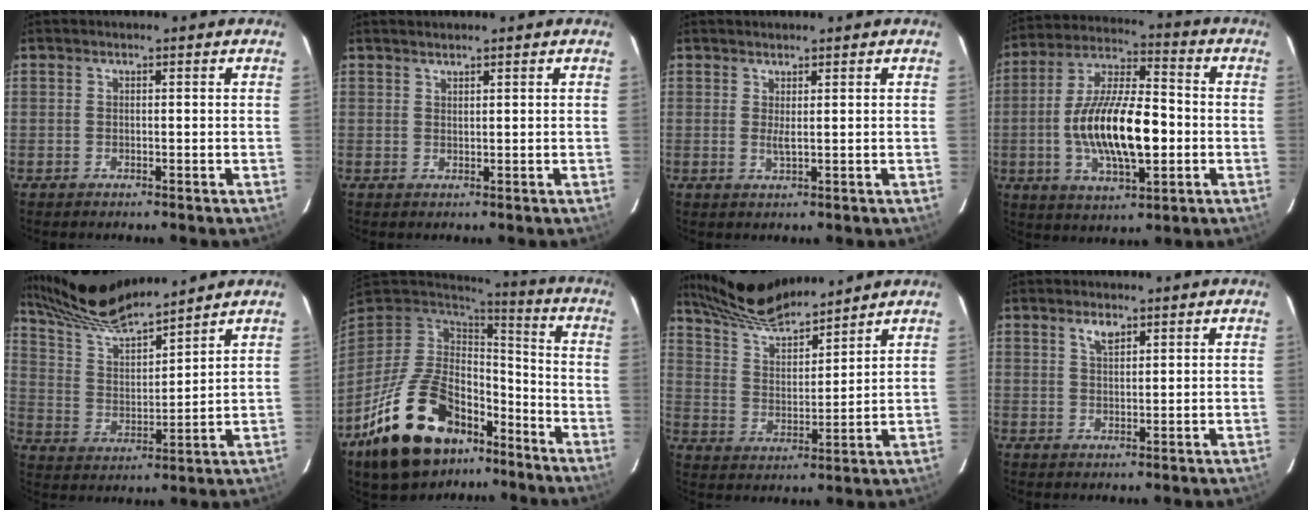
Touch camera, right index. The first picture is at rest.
{"total": 1.3, "force": [1.2, 0.1, 0.4], "torque": [-0.006, 0.001, 0.021]}
{"total": 1.9, "force": [0.9, 0.1, 1.6], "torque": [-0.031, -0.003, 0.013]}
{"total": 17.6, "force": [-2.8, 6.4, 16.2], "torque": [-0.306, 0.002, -0.050]}
{"total": 15.4, "force": [13.9, 1.3, 6.4], "torque": [-0.113, -0.002, 0.252]}
{"total": 24.3, "force": [-14.3, 13.5, 14.3], "torque": [-0.286, -0.001, -0.217]}
{"total": 14.2, "force": [12.8, 2.3, 5.7], "torque": [-0.103, 0.010, 0.232]}
{"total": 2.7, "force": [1.8, 1.2, 1.7], "torque": [-0.028, 0.005, 0.034]}